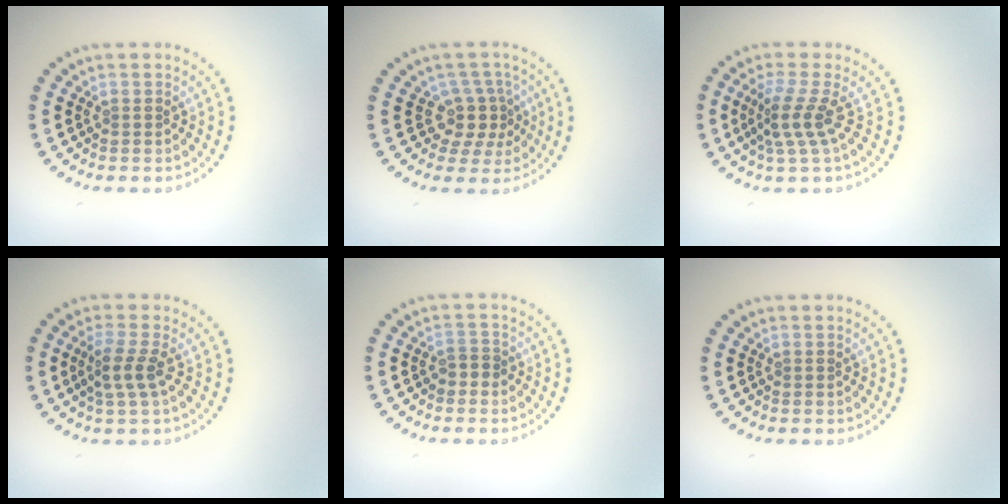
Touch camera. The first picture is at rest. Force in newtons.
{"total": 3.1, "press": 2.4, "slide": 2.0}
{"total": 3.0, "press": 1.9, "slide": 2.3}
{"total": 2.4, "press": 2.0, "slide": 1.3}
{"total": 1.1, "press": 1.0, "slide": 0.5}
{"total": 0.0}